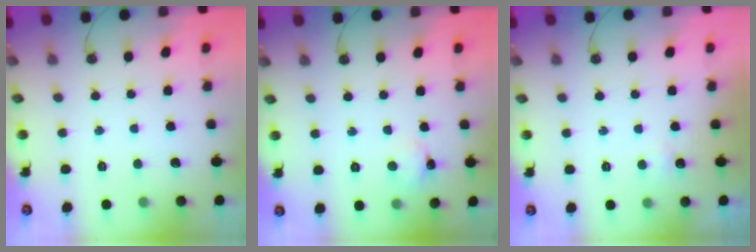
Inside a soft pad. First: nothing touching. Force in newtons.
{"total": 2.2, "press": 2.2, "slide": 0.3}
{"total": 2.8, "press": 2.7, "slide": 0.5}